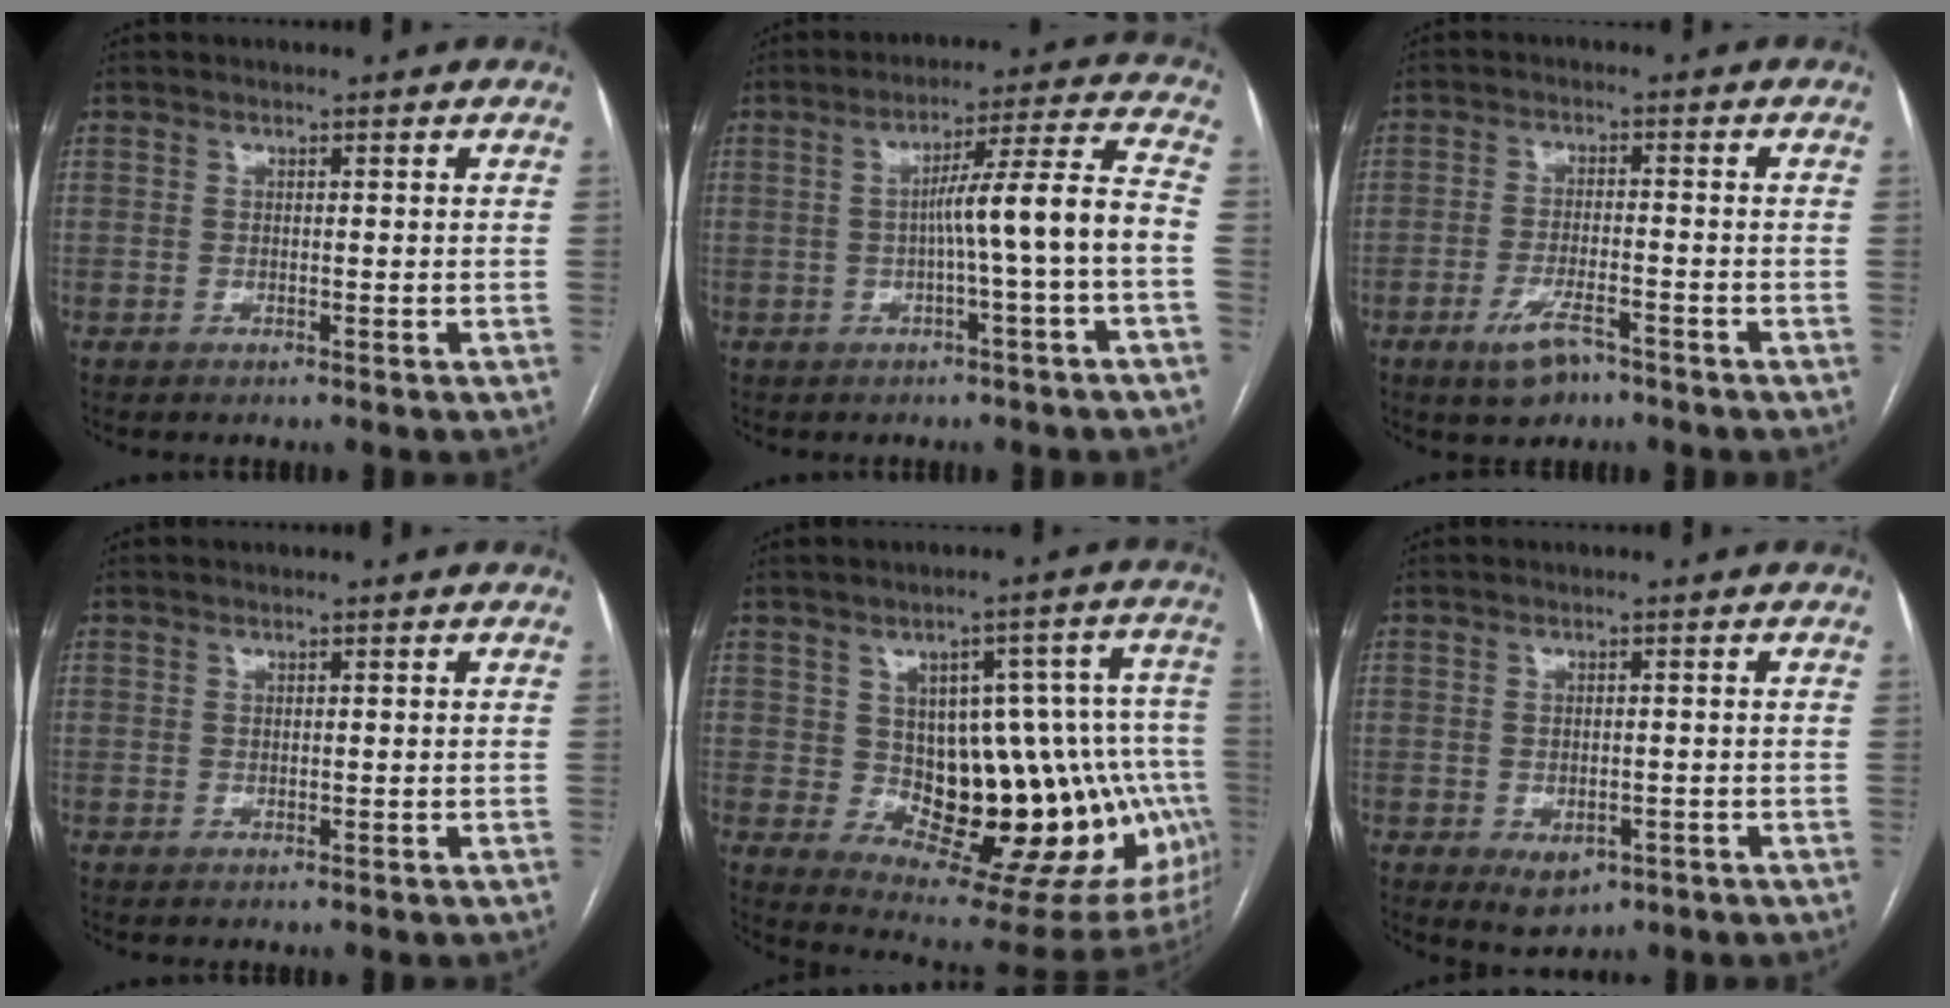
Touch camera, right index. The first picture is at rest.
{"total": 9.1, "force": [-1.6, -1.2, 8.9], "torque": [-0.136, 0.022, -0.022]}
{"total": 5.4, "force": [-3.6, 1.9, 3.5], "torque": [-0.073, -0.004, -0.058]}
{"total": 0.0}
{"total": 20.6, "force": [-2.1, 9.9, 17.9], "torque": [-0.143, 0.045, -0.004]}
{"total": 3.6, "force": [-1.6, 2.5, 2.1], "torque": [-0.027, -0.002, -0.008]}